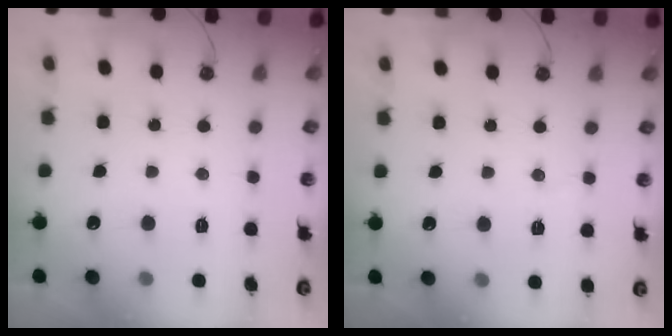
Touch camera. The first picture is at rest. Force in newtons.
{"total": 3.8, "press": 3.2, "slide": 2.1}